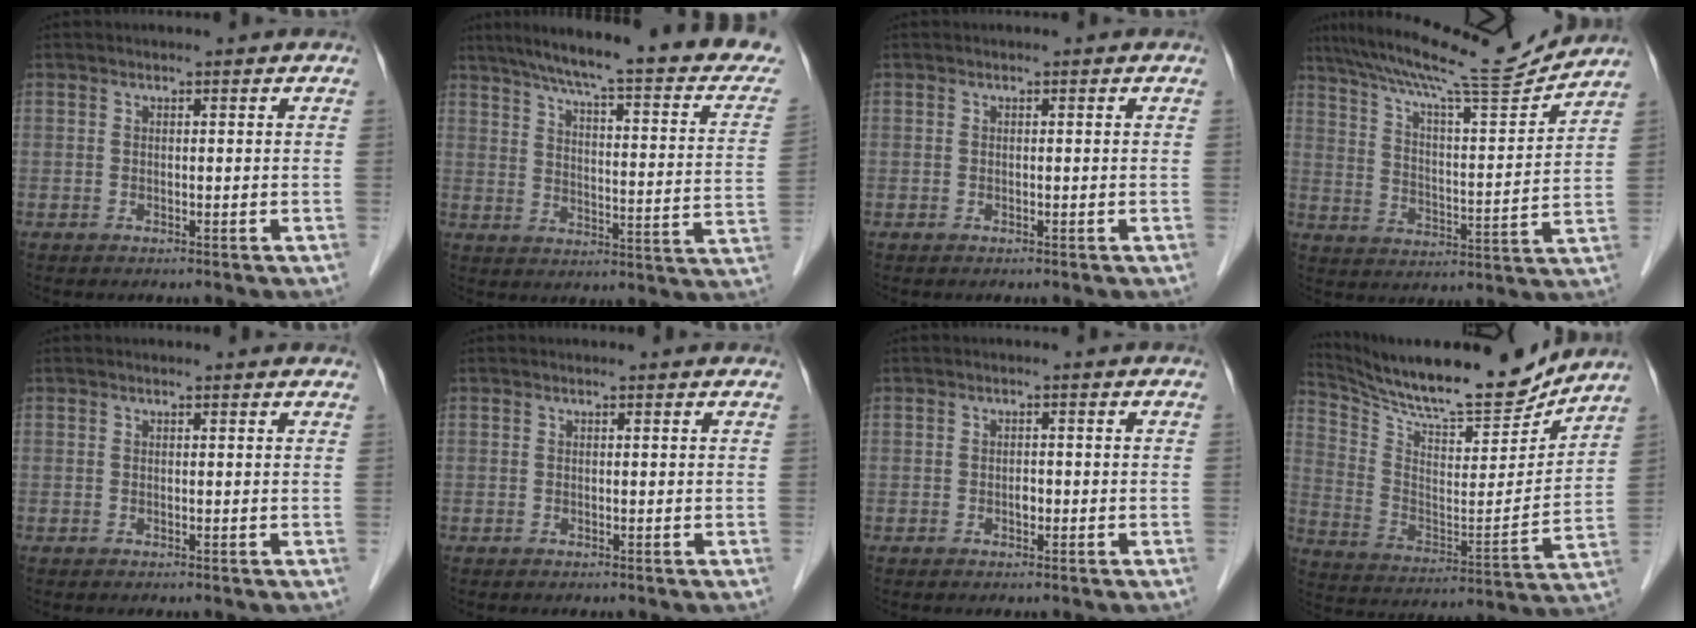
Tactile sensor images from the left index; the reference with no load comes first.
{"total": 24.7, "force": [20.1, 2.4, 14.1], "torque": [-0.199, -0.020, 0.245]}
{"total": 0.0}
{"total": 16.8, "force": [15.6, -0.5, 6.4], "torque": [-0.114, -0.013, 0.240]}
{"total": 2.6, "force": [2.5, 0.3, 0.7], "torque": [-0.015, 0.013, 0.021]}
{"total": 1.2, "force": [1.2, 0.1, 0.3], "torque": [-0.014, 0.009, 0.014]}
{"total": 0.9, "force": [-0.3, 0.5, 0.6], "torque": [-0.012, 0.001, -0.005]}
{"total": 20.4, "force": [18.8, 2.0, 7.6], "torque": [-0.150, -0.033, 0.301]}